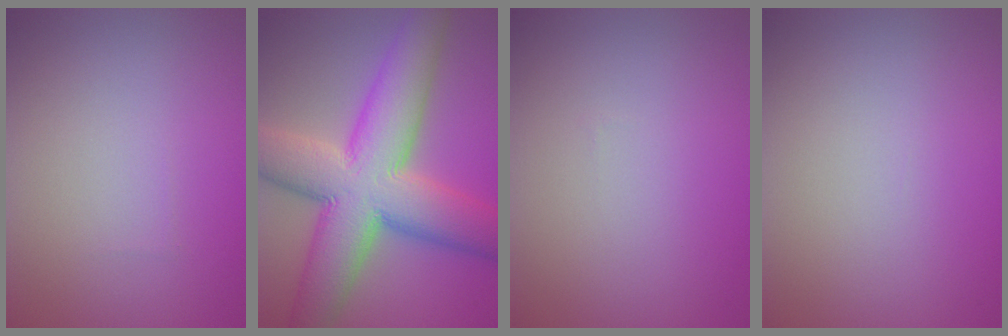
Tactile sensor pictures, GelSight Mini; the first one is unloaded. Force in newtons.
{"total": 13.5, "press": 13.5, "slide": 0.6}
{"total": 0.0}
{"total": 0.0}